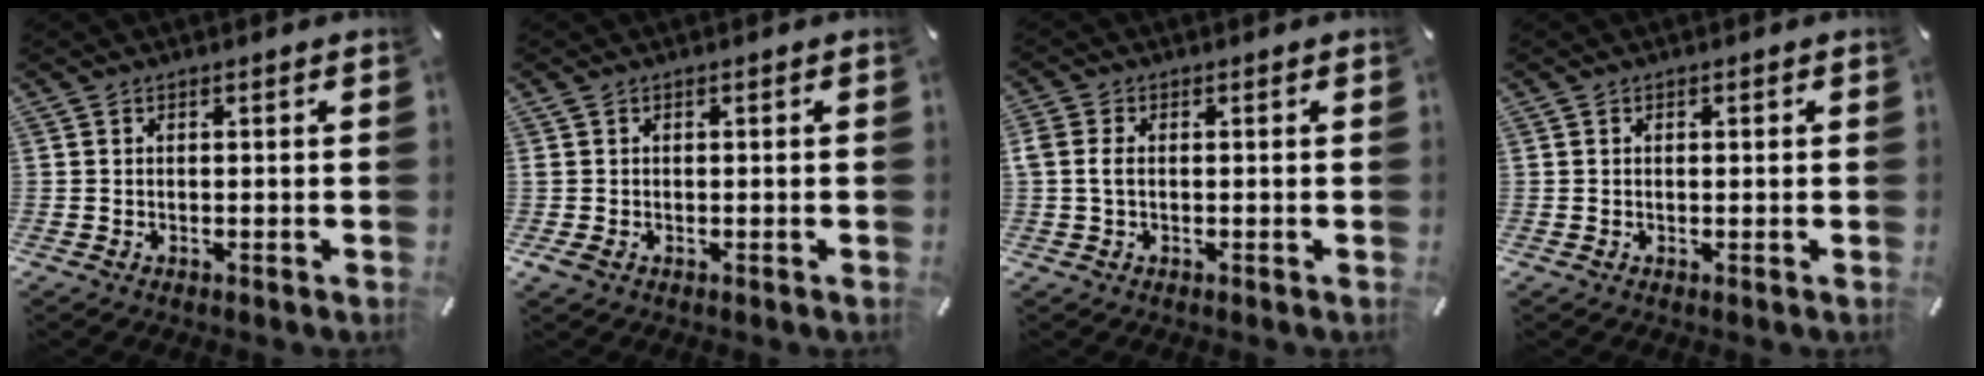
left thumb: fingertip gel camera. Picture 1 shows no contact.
{"total": 1.5, "force": [-0.3, 1.0, 1.0], "torque": [-0.027, 0.002, -0.008]}
{"total": 2.8, "force": [0.0, 1.8, 2.2], "torque": [-0.048, 0.003, -0.003]}
{"total": 0.5, "force": [0.0, 0.4, 0.3], "torque": [-0.007, 0.000, 0.000]}